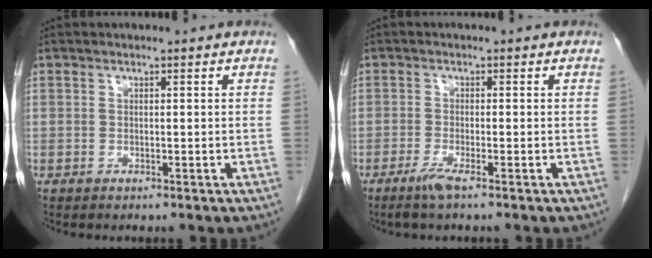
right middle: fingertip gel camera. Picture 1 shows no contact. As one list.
[{"total": 2.4, "force": [-1.6, -0.2, 1.8], "torque": [-0.041, -0.006, -0.036]}]